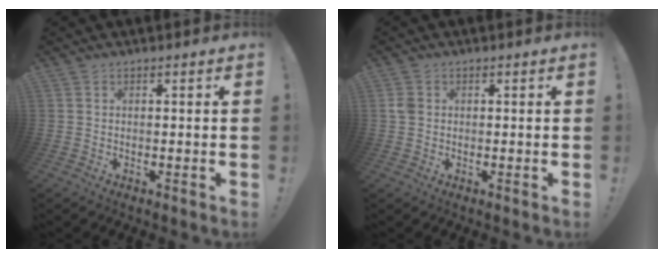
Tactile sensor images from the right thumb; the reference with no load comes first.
{"total": 2.7, "force": [0.3, 2.2, 1.5], "torque": [-0.023, 0.006, 0.007]}